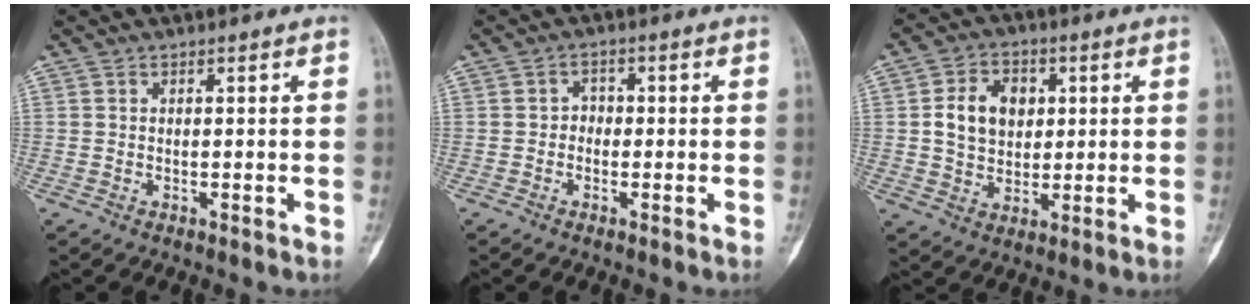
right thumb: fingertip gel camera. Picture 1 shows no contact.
{"total": 2.1, "force": [-0.4, 1.8, 0.9], "torque": [0.007, 0.009, -0.013]}
{"total": 9.8, "force": [1.7, 7.4, 6.2], "torque": [-0.074, -0.002, 0.030]}